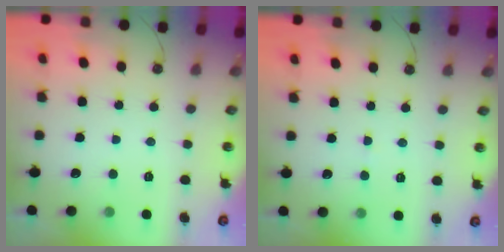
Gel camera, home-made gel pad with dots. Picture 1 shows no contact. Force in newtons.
{"total": 4.1, "press": 4.0, "slide": 0.4}